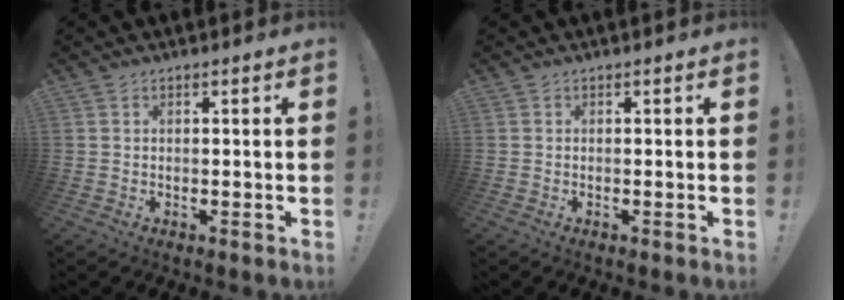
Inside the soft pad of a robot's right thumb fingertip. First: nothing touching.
{"total": 0.0}